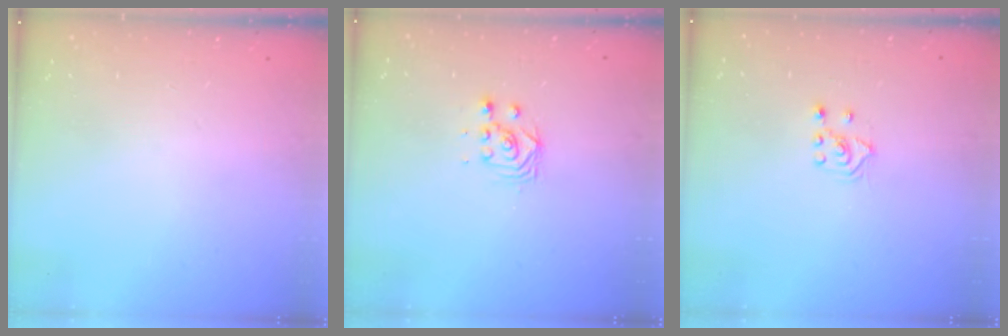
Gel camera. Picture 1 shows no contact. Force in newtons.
{"total": 3.0, "press": 3.0, "slide": 0.2}
{"total": 3.0, "press": 2.9, "slide": 0.7}